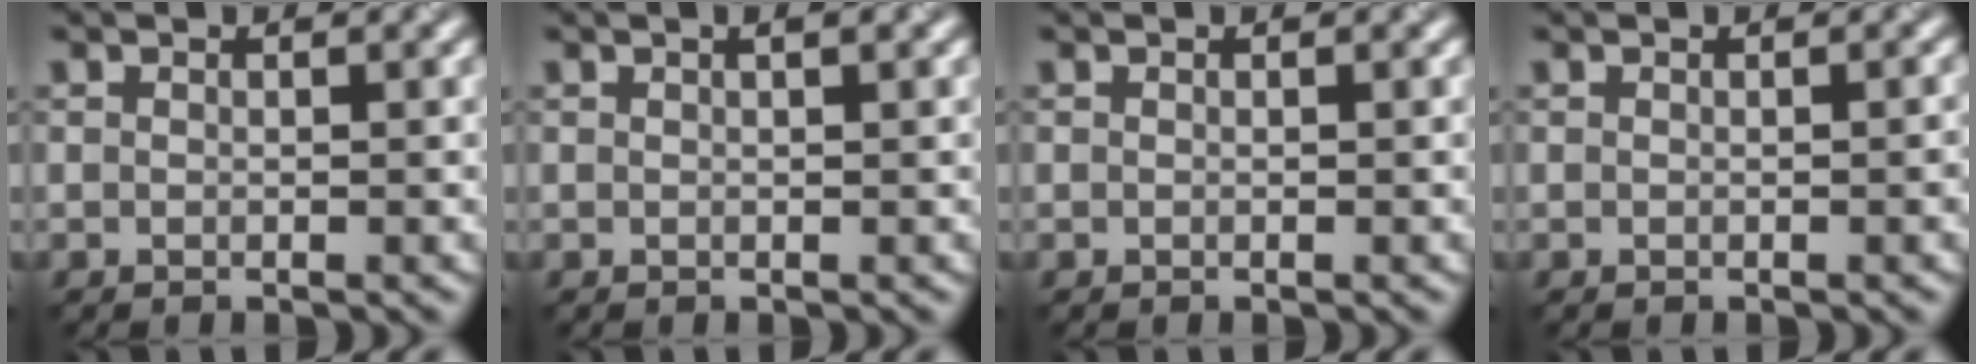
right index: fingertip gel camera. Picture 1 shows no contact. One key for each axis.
{"total": 1.1, "fx": 0.5, "fy": 0.2, "fz": 0.9, "tx": -0.014, "ty": 0.004, "tz": 0.005}
{"total": 0.0}
{"total": 0.7, "fx": -0.1, "fy": 0.1, "fz": 0.7, "tx": -0.007, "ty": 0.002, "tz": 0.000}